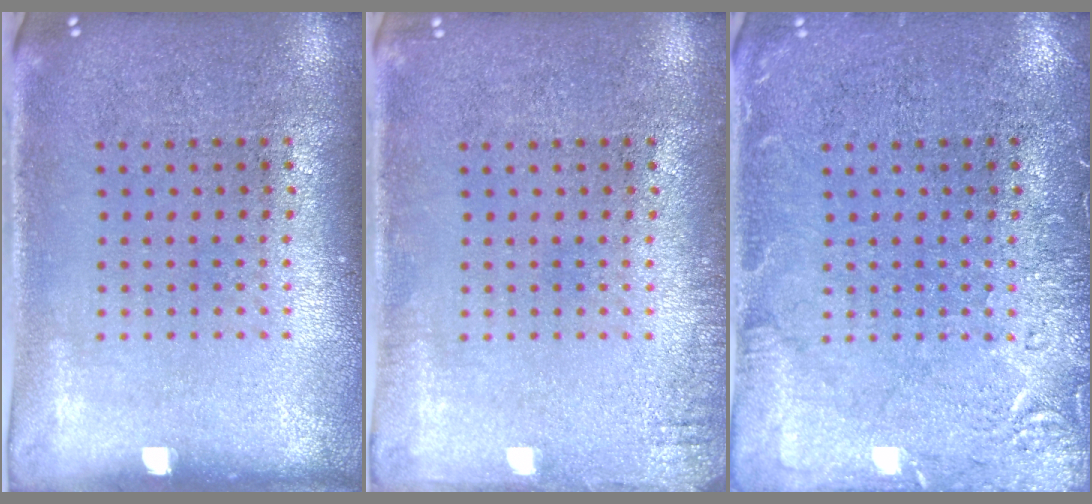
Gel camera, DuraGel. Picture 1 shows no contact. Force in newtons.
{"total": 1.3, "press": 1.3, "slide": 0.1}
{"total": 2.9, "press": 2.9, "slide": 0.4}